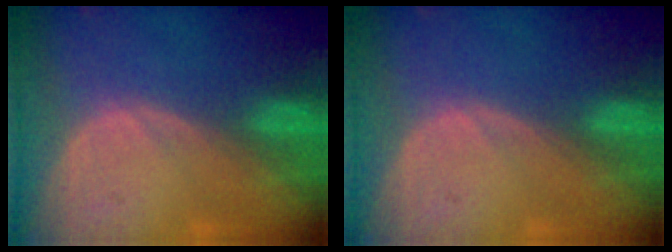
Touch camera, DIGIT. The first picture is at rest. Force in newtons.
{"total": 0.0}